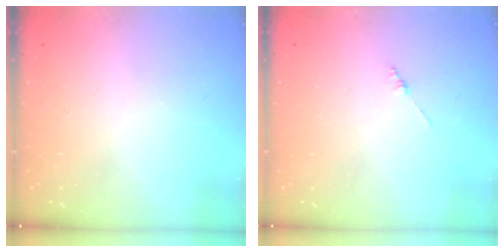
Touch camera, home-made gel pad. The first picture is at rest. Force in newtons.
{"total": 1.3, "press": 1.3, "slide": 0.3}